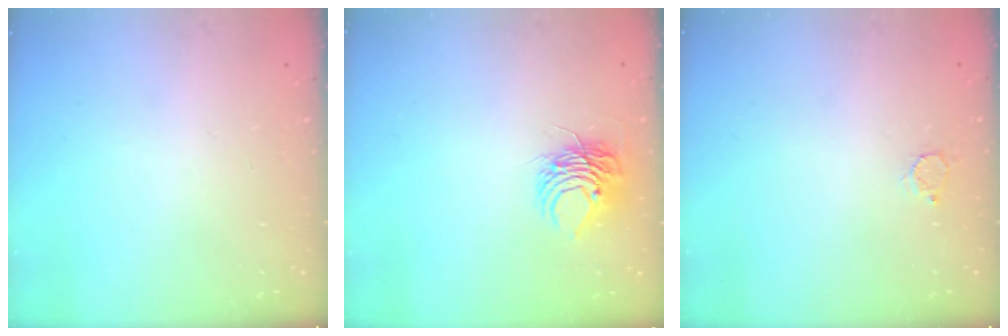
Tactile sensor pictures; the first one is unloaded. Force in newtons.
{"total": 7.6, "press": 7.6, "slide": 0.5}
{"total": 2.3, "press": 2.3, "slide": 0.2}